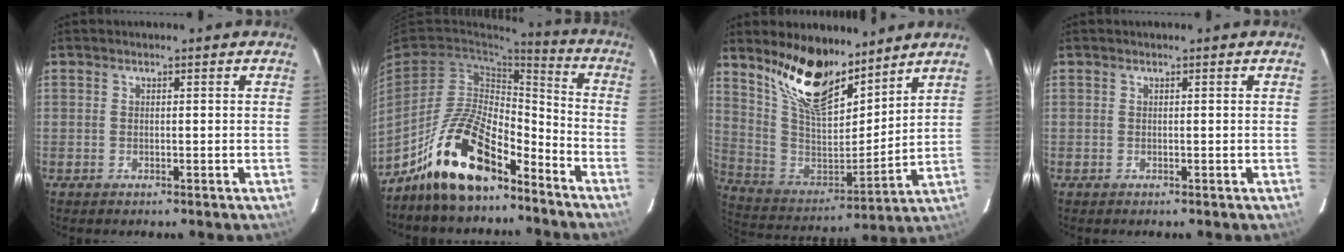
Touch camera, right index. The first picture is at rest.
{"total": 17.2, "force": [-12.0, 6.7, 10.4], "torque": [-0.205, 0.015, -0.212]}
{"total": 17.6, "force": [12.9, 6.8, 10.0], "torque": [-0.195, -0.008, 0.248]}
{"total": 0.0}